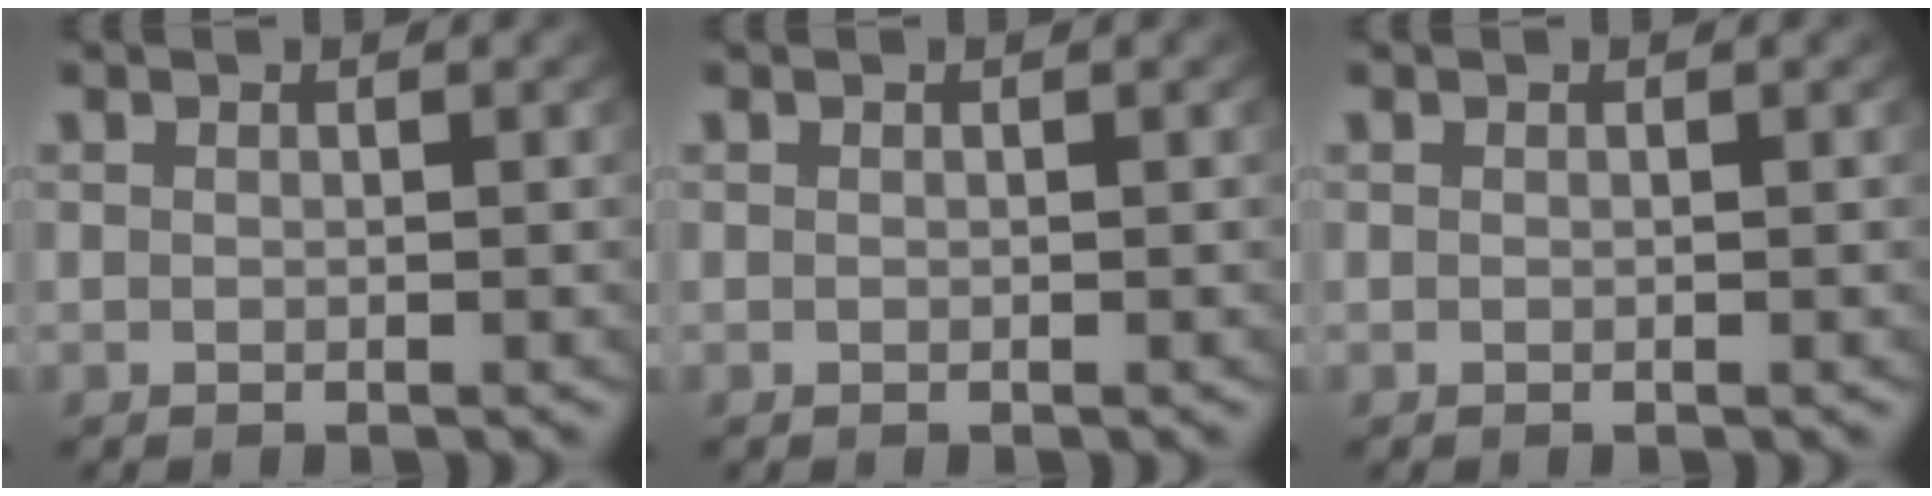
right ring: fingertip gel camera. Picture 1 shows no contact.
{"total": 0.0}
{"total": 0.0}